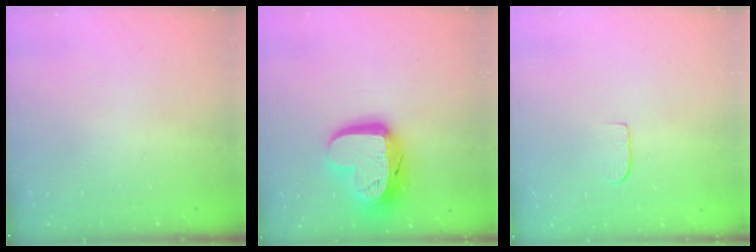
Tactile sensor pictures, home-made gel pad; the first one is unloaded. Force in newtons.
{"total": 19.0, "press": 19.0, "slide": 1.6}
{"total": 4.9, "press": 4.9, "slide": 0.3}